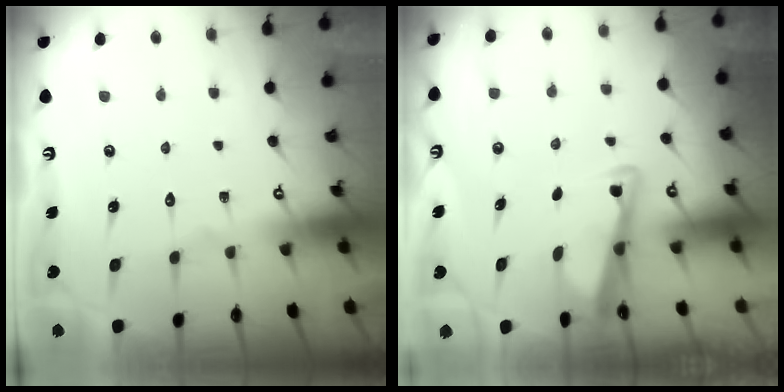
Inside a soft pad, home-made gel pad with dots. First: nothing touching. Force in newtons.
{"total": 3.3, "press": 3.3, "slide": 0.3}